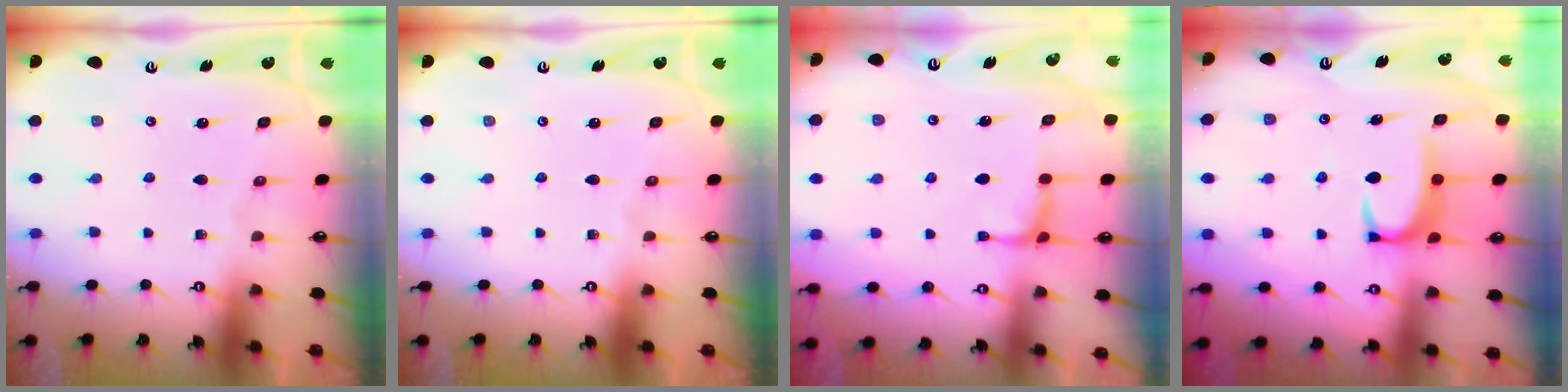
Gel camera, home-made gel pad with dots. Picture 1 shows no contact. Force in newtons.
{"total": 0.0}
{"total": 0.7, "press": 0.4, "slide": 0.6}
{"total": 3.6, "press": 3.6, "slide": 0.2}